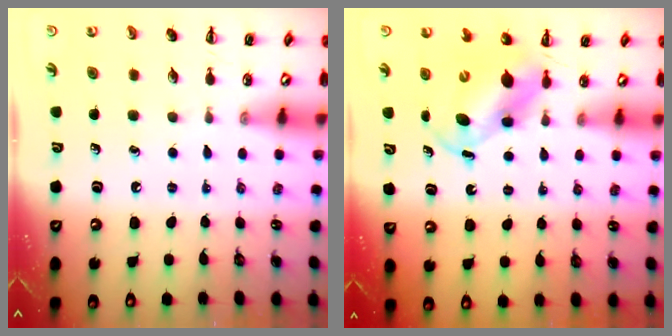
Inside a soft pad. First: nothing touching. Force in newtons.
{"total": 6.3, "press": 6.2, "slide": 1.1}